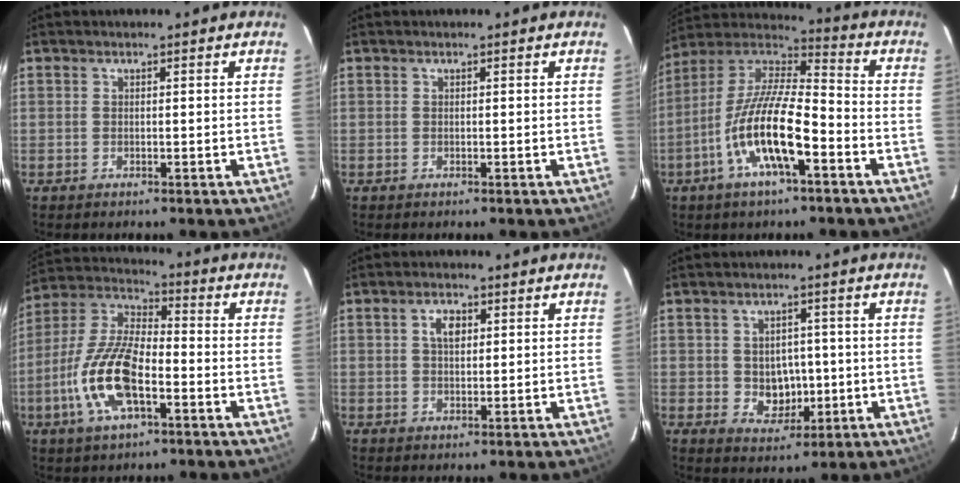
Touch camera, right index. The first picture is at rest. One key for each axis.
{"total": 0.0}
{"total": 16.6, "fx": -6.8, "fy": 4.5, "fz": 14.5, "tx": -0.283, "ty": -0.010, "tz": -0.136}
{"total": 15.2, "fx": -5.3, "fy": 6.0, "fz": 12.9, "tx": -0.276, "ty": -0.002, "tz": -0.106}
{"total": 3.3, "fx": 1.1, "fy": 2.0, "fz": 2.5, "tx": -0.042, "ty": 0.008, "tz": 0.020}
{"total": 4.6, "fx": -0.8, "fy": 3.7, "fz": 2.7, "tx": -0.047, "ty": 0.004, "tz": -0.005}